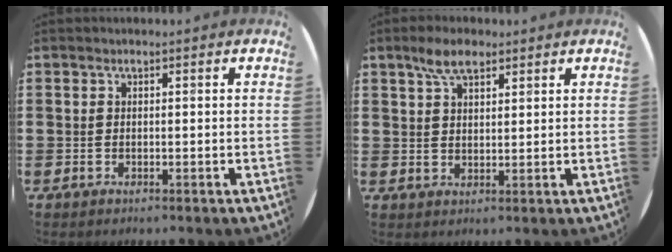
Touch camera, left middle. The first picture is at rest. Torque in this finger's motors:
{"motor_torque": [0.71, -0.59, -0.01, 0.00]}